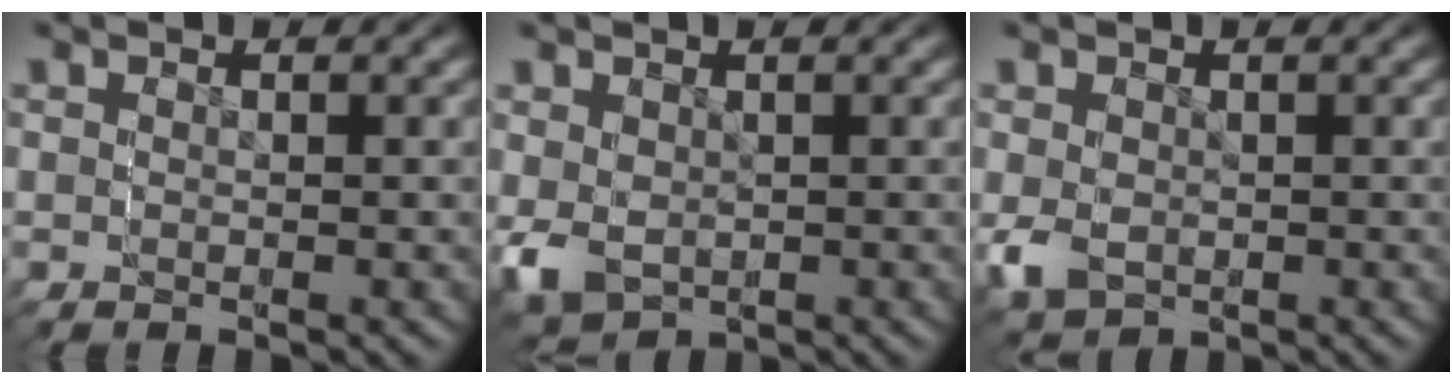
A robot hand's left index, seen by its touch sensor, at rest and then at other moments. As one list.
[{"total": 6.7, "force": [-0.9, 6.2, 2.3], "torque": [-0.065, -0.033, 0.001]}, {"total": 4.0, "force": [-0.7, 3.7, 1.4], "torque": [-0.049, -0.026, 0.005]}]